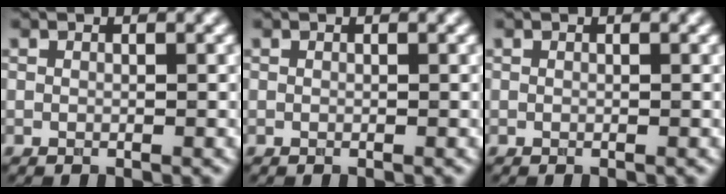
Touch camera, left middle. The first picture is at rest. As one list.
[{"total": 0.0}, {"total": 0.0}]